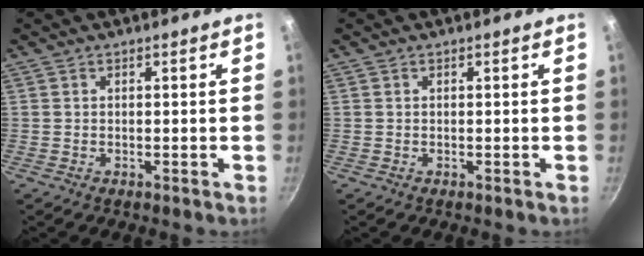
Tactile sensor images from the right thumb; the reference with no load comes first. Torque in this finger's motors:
{"motor_torque": [-0.14, -0.14, 0.19, 0.05, 0.00]}